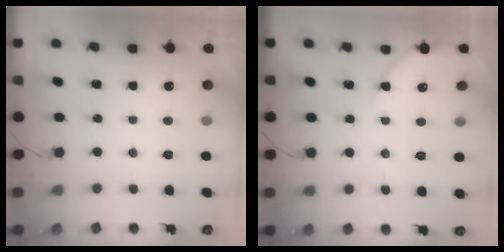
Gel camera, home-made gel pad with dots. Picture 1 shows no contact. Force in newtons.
{"total": 4.6, "press": 4.5, "slide": 0.8}